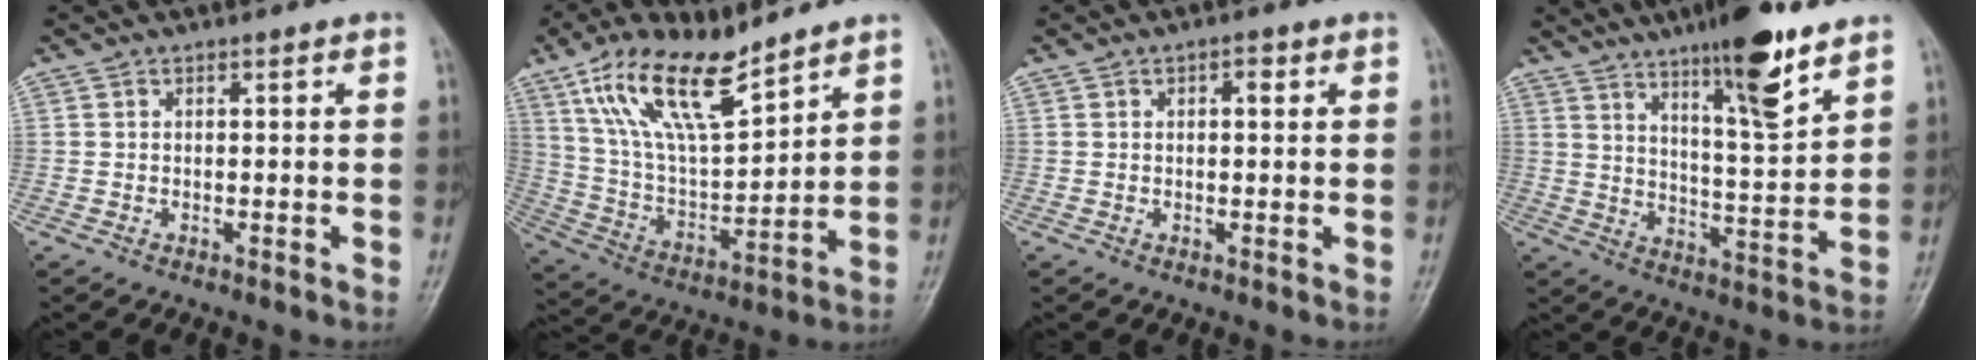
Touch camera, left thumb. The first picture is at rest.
{"total": 16.7, "force": [11.3, 5.7, 10.9], "torque": [-0.179, -0.049, 0.226]}
{"total": 1.8, "force": [0.6, 0.9, 1.5], "torque": [-0.017, 0.002, 0.006]}
{"total": 14.3, "force": [9.4, 2.7, 10.4], "torque": [-0.149, -0.057, 0.154]}